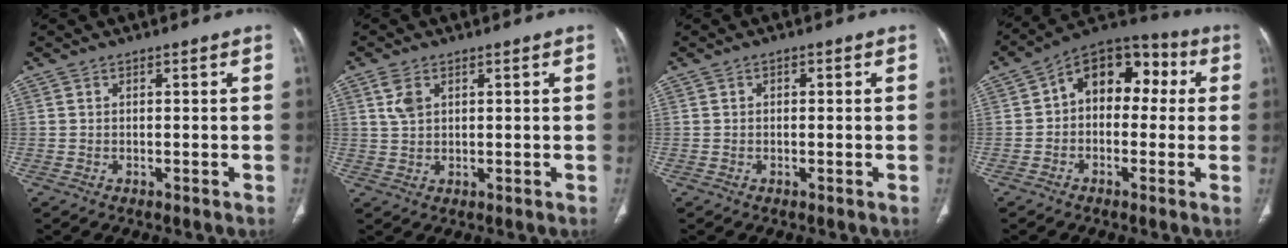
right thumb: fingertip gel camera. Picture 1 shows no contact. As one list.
[{"total": 3.6, "force": [1.6, 2.1, 2.5], "torque": [-0.053, 0.003, 0.040]}, {"total": 0.8, "force": [0.2, 0.6, 0.6], "torque": [-0.007, 0.003, 0.002]}, {"total": 13.2, "force": [1.7, 9.1, 9.4], "torque": [-0.090, 0.044, 0.007]}]